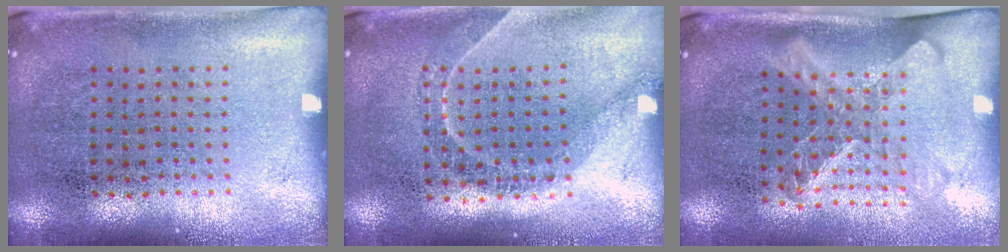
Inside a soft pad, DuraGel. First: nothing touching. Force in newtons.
{"total": 1.3, "press": 1.1, "slide": 0.6}
{"total": 1.6, "press": 1.3, "slide": 1.0}